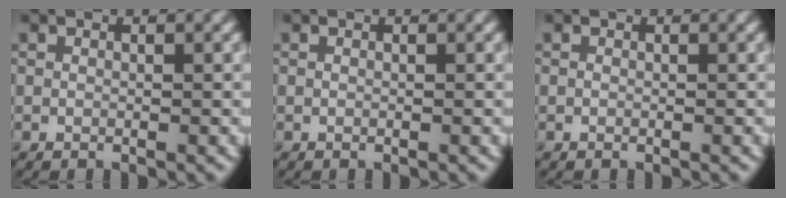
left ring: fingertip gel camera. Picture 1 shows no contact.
{"total": 0.0}
{"total": 0.0}